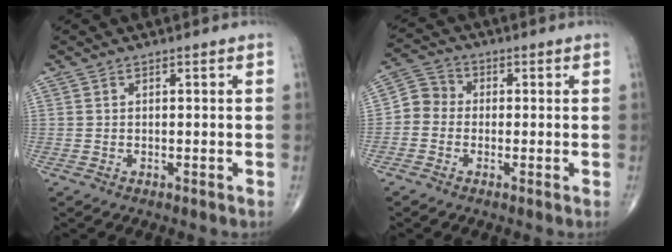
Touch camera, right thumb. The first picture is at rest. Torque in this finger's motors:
{"motor_torque": [-0.02, 0.00, 0.19, -0.14, 0.02]}